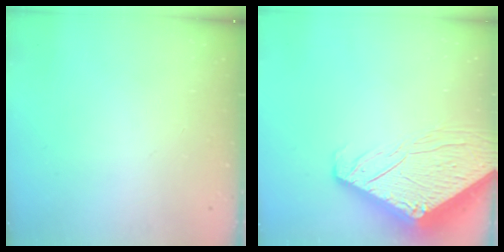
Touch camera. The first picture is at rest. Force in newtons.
{"total": 11.9, "press": 11.8, "slide": 1.3}